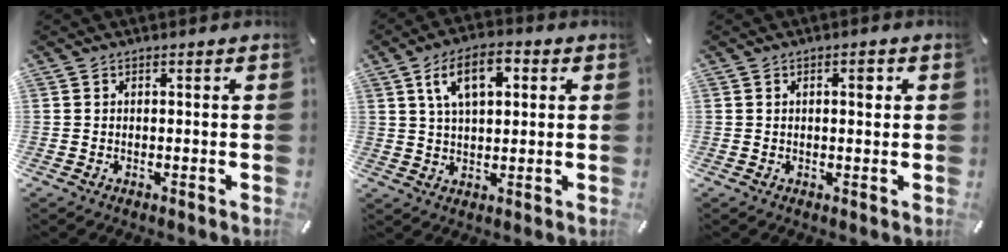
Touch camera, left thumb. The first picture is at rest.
{"total": 9.9, "force": [3.7, 5.2, 7.6], "torque": [-0.131, 0.004, 0.063]}
{"total": 2.7, "force": [0.7, 1.1, 2.3], "torque": [-0.025, -0.002, 0.004]}